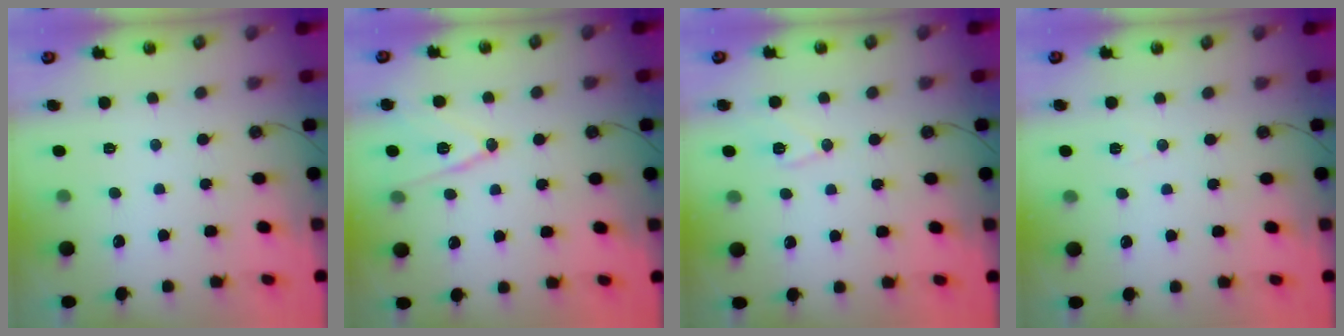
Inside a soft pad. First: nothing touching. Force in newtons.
{"total": 11.9, "press": 11.5, "slide": 3.2}
{"total": 8.5, "press": 8.5, "slide": 0.5}
{"total": 3.6, "press": 2.7, "slide": 2.4}